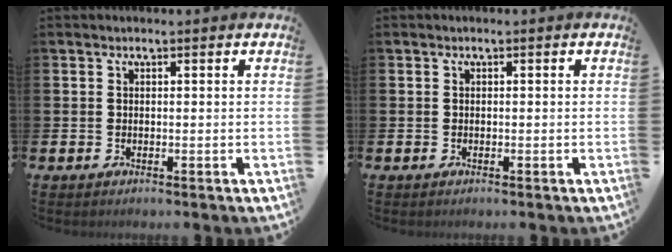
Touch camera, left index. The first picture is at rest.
{"total": 0.0}